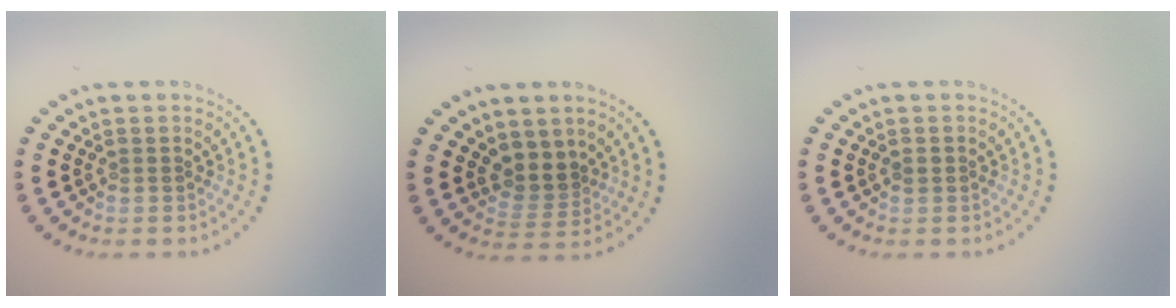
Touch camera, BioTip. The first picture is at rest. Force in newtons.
{"total": 2.8, "press": 2.2, "slide": 1.8}
{"total": 0.9, "press": 0.9, "slide": 0.1}